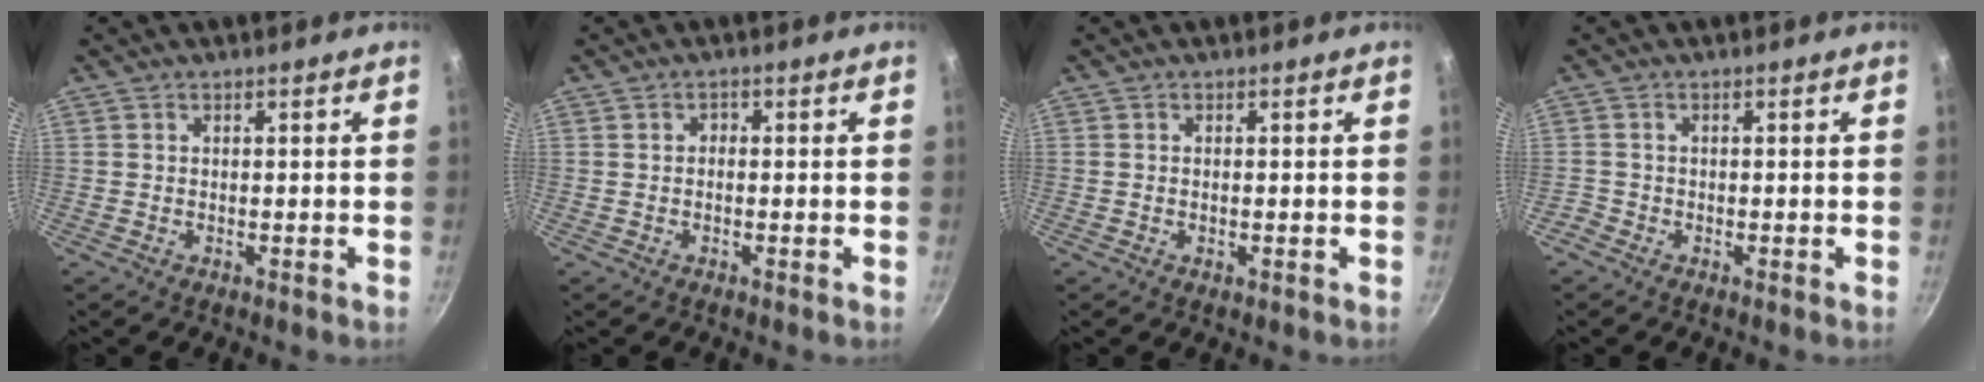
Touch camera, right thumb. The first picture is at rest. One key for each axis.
{"total": 1.1, "fx": -0.2, "fy": 0.8, "fz": 0.7, "tx": -0.012, "ty": 0.007, "tz": -0.005}
{"total": 0.7, "fx": -0.2, "fy": 0.3, "fz": 0.7, "tx": -0.012, "ty": 0.000, "tz": -0.004}
{"total": 1.2, "fx": -0.9, "fy": 0.8, "fz": 0.1, "tx": -0.001, "ty": 0.006, "tz": -0.019}